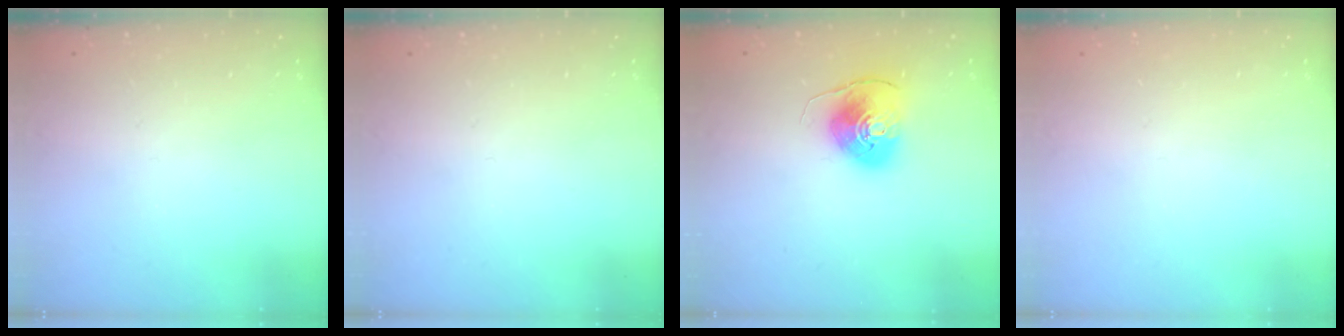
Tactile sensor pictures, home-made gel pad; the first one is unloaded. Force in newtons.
{"total": 0.0}
{"total": 8.3, "press": 8.3, "slide": 0.5}
{"total": 0.0}